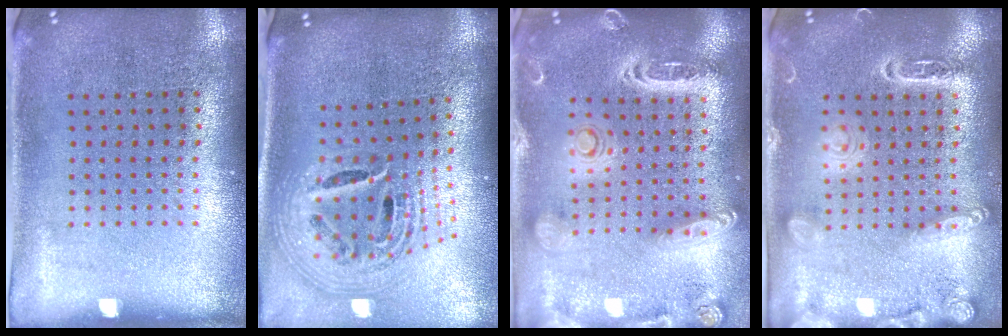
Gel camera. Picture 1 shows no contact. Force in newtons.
{"total": 2.8, "press": 1.9, "slide": 2.0}
{"total": 2.6, "press": 2.3, "slide": 1.2}
{"total": 1.9, "press": 1.8, "slide": 0.4}